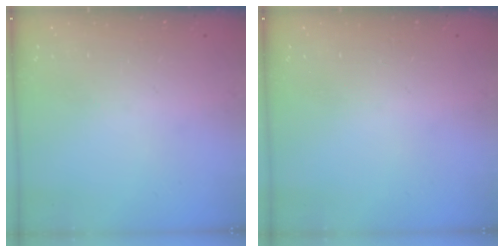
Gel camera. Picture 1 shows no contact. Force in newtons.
{"total": 0.0}